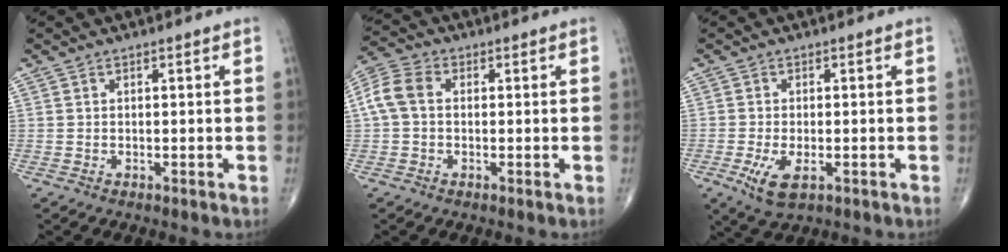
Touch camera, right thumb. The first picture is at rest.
{"total": 6.4, "force": [0.4, 4.5, 4.5], "torque": [-0.101, 0.022, 0.001]}
{"total": 5.6, "force": [-2.0, 2.5, 4.6], "torque": [-0.093, -0.009, -0.030]}